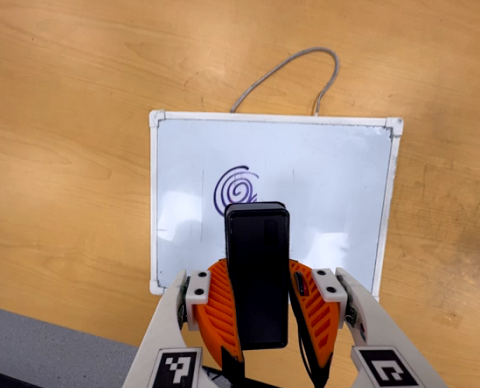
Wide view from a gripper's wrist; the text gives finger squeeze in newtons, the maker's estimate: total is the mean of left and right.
{"total": 6.8, "left": 5.8, "right": 7.7}